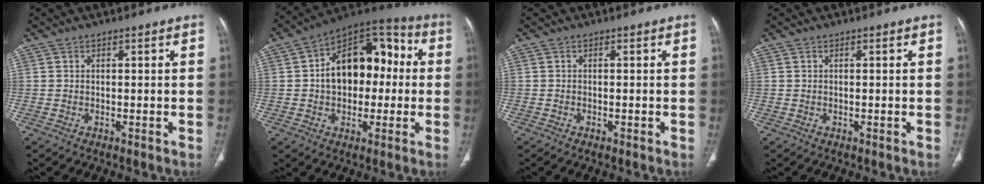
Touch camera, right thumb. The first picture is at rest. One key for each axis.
{"total": 18.2, "fx": 1.2, "fy": 11.8, "fz": 13.8, "tx": -0.163, "ty": 0.046, "tz": 0.012}
{"total": 0.7, "fx": -0.4, "fy": 0.3, "fz": 0.5, "tx": -0.012, "ty": 0.001, "tz": -0.005}
{"total": 0.0}